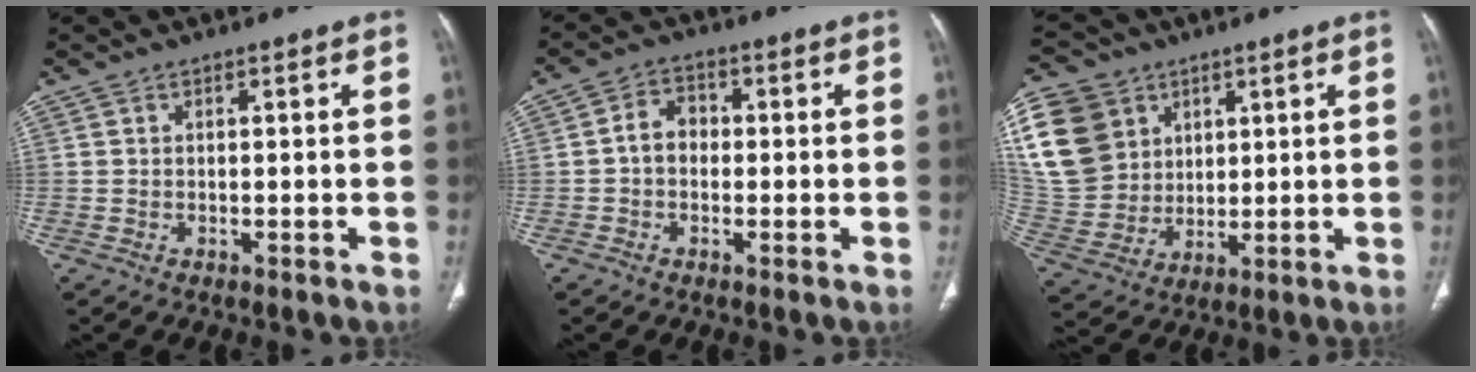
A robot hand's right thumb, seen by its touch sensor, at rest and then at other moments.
{"total": 4.5, "force": [-0.5, 3.6, 2.7], "torque": [-0.027, 0.018, -0.020]}
{"total": 24.9, "force": [8.5, 20.3, 11.7], "torque": [-0.291, 0.029, 0.187]}